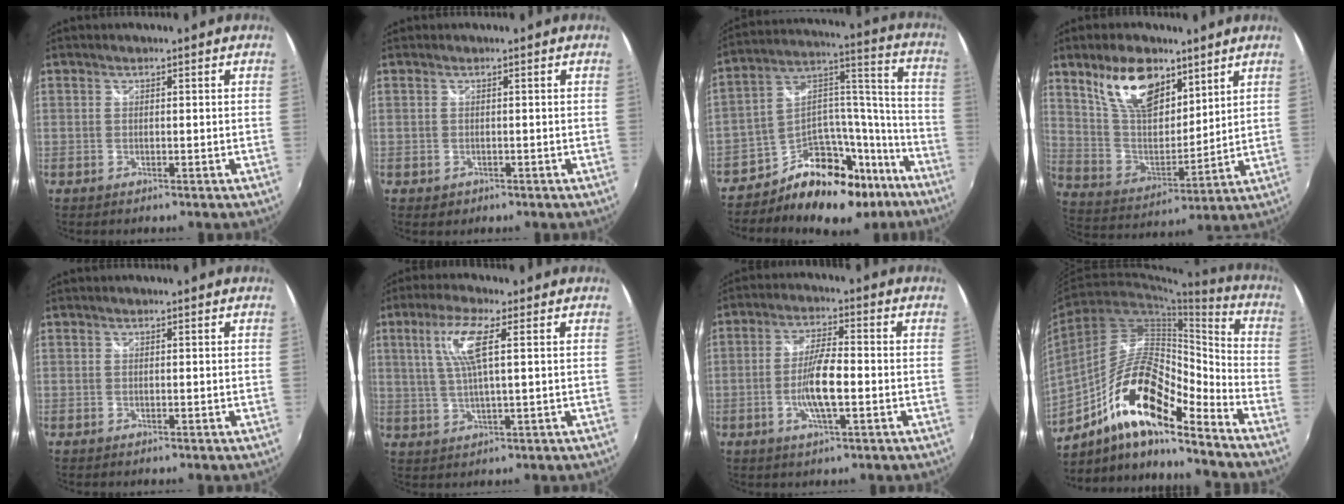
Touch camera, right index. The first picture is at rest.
{"total": 1.6, "force": [-0.4, 1.5, 0.4], "torque": [-0.007, -0.005, -0.007]}
{"total": 20.8, "force": [-13.1, 12.8, 9.9], "torque": [-0.176, 0.085, -0.185]}
{"total": 15.4, "force": [9.4, 7.7, 9.5], "torque": [-0.181, 0.011, 0.183]}
{"total": 0.0}
{"total": 8.0, "force": [2.5, 0.9, 7.6], "torque": [-0.149, 0.004, 0.052]}
{"total": 7.8, "force": [-2.1, 1.7, 7.4], "torque": [-0.143, -0.002, -0.039]}
{"total": 17.8, "force": [-11.1, 4.9, 13.0], "torque": [-0.234, 0.005, -0.209]}